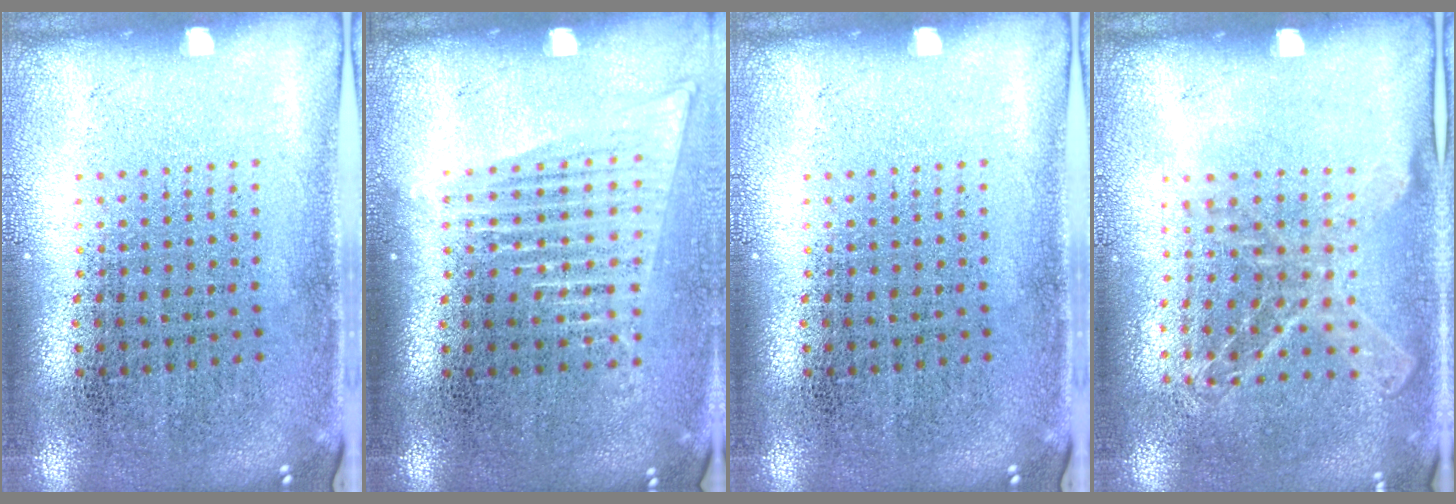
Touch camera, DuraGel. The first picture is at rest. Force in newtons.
{"total": 1.5, "press": 1.3, "slide": 0.8}
{"total": 0.0}
{"total": 1.1, "press": 1.1, "slide": 0.3}